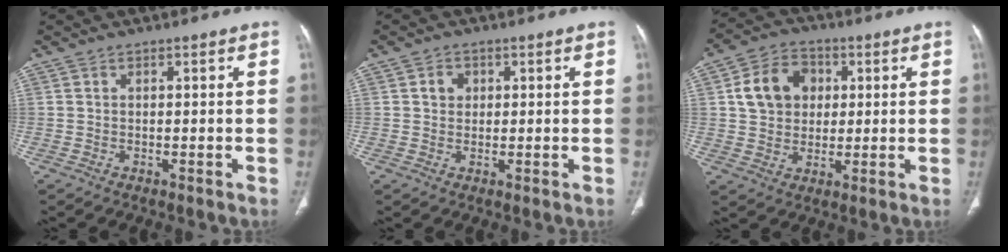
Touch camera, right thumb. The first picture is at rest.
{"total": 2.4, "force": [0.7, 2.1, 1.0], "torque": [-0.006, 0.000, 0.010]}
{"total": 10.5, "force": [2.3, 8.5, 5.8], "torque": [-0.077, 0.005, 0.036]}